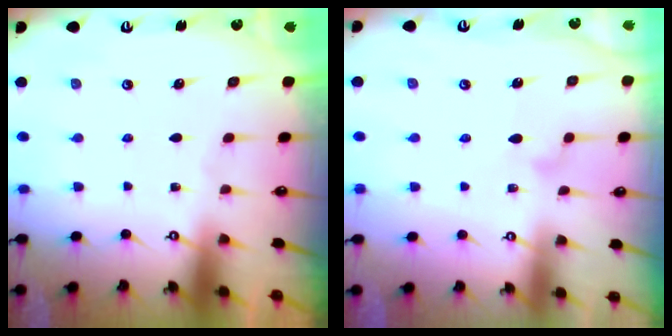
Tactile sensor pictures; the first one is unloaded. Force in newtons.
{"total": 8.1, "press": 8.0, "slide": 0.4}